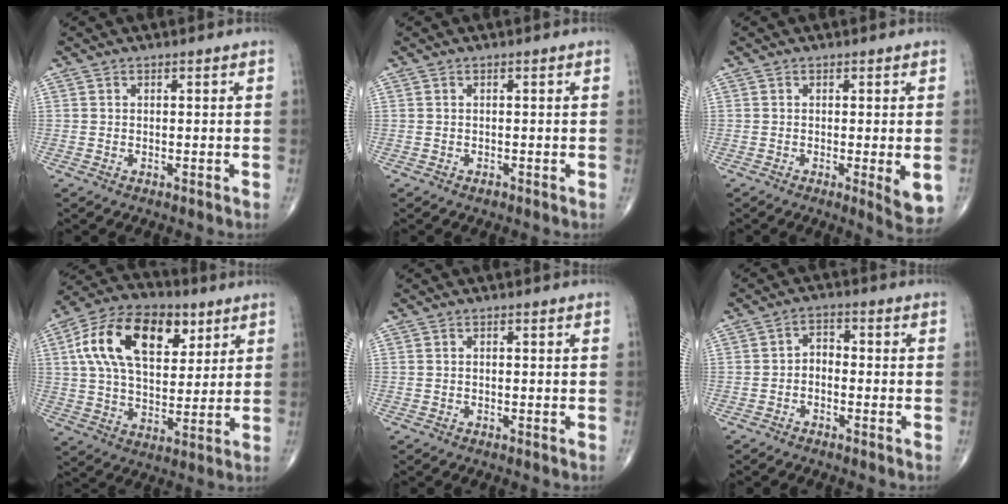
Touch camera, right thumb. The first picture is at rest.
{"total": 0.6, "force": [-0.2, 0.4, 0.3], "torque": [-0.004, -0.001, -0.004]}
{"total": 5.1, "force": [-0.8, 1.1, 4.9], "torque": [-0.068, -0.016, -0.012]}
{"total": 20.0, "force": [7.3, 11.7, 14.6], "torque": [-0.235, -0.006, 0.123]}
{"total": 0.0}
{"total": 2.8, "force": [-1.1, 1.9, 1.7], "torque": [-0.014, 0.017, -0.032]}